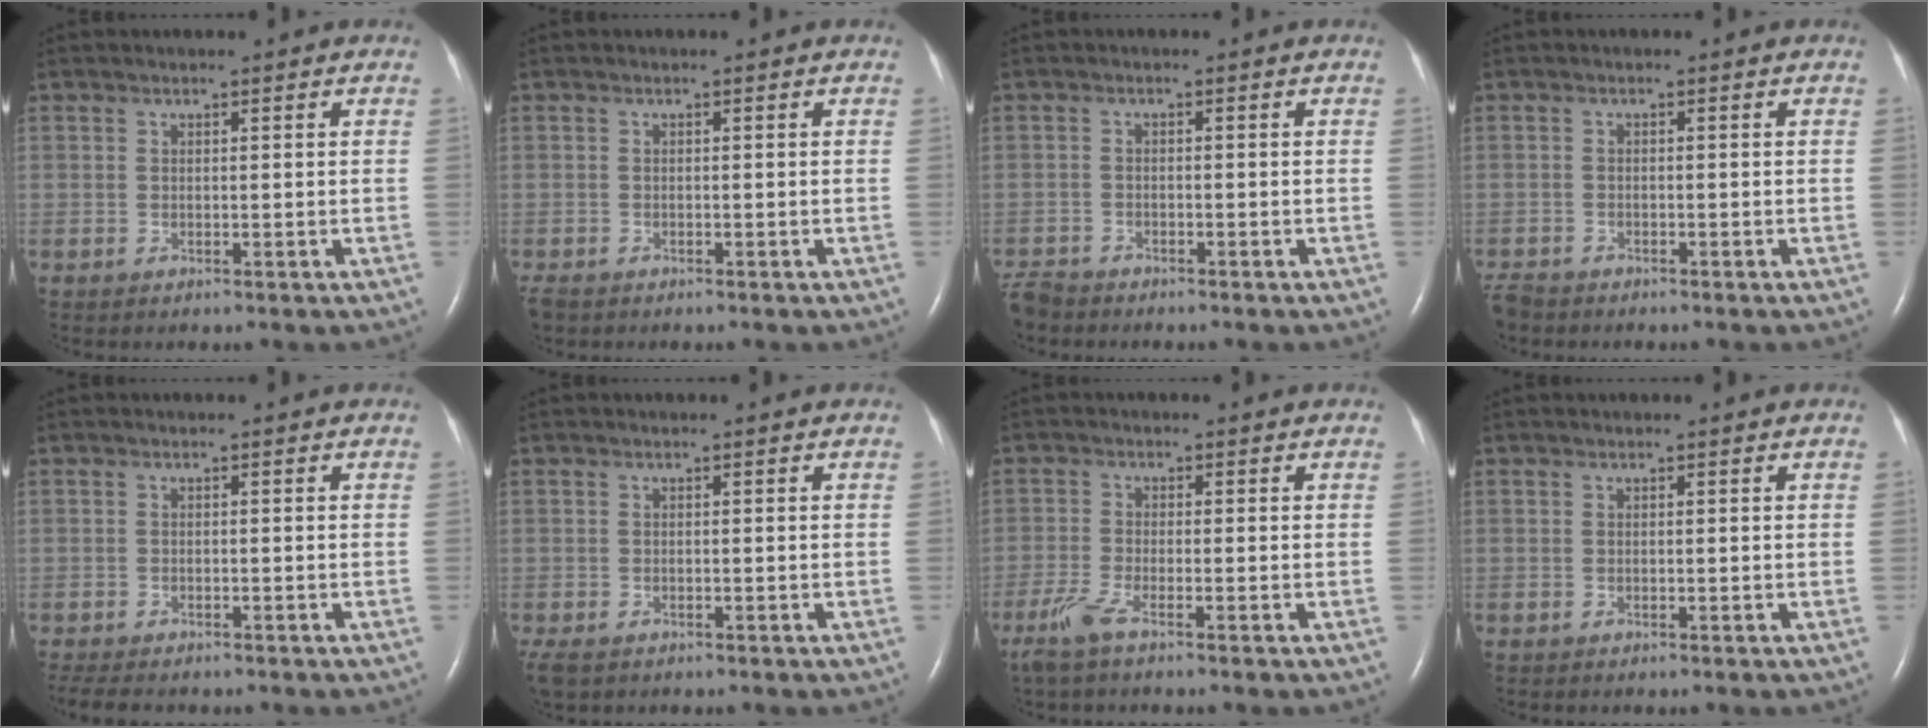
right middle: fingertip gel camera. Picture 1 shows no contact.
{"total": 2.1, "force": [-1.6, 1.0, 0.7], "torque": [-0.019, -0.004, -0.025]}
{"total": 3.8, "force": [-3.6, 1.1, 0.4], "torque": [-0.010, -0.012, -0.070]}
{"total": 3.1, "force": [-2.8, 1.2, 0.6], "torque": [-0.015, -0.008, -0.051]}
{"total": 5.2, "force": [-4.4, 1.5, 2.3], "torque": [-0.040, -0.011, -0.063]}
{"total": 3.0, "force": [-2.1, 1.7, 1.4], "torque": [-0.032, -0.007, -0.032]}
{"total": 3.7, "force": [-2.7, 0.3, 2.6], "torque": [-0.068, -0.009, -0.060]}
{"total": 0.0}